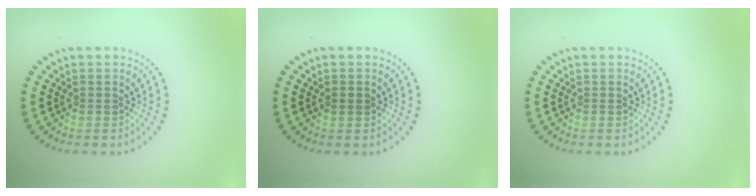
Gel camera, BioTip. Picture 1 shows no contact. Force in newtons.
{"total": 1.0, "press": 1.0, "slide": 0.0}
{"total": 0.0}